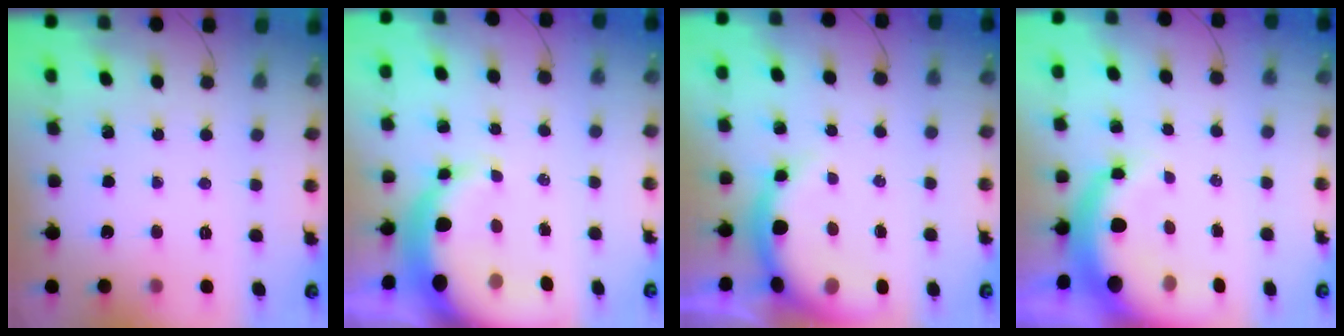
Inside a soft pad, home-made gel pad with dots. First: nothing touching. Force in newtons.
{"total": 11.0, "press": 10.8, "slide": 2.1}
{"total": 7.7, "press": 7.5, "slide": 1.6}
{"total": 8.9, "press": 8.8, "slide": 1.6}